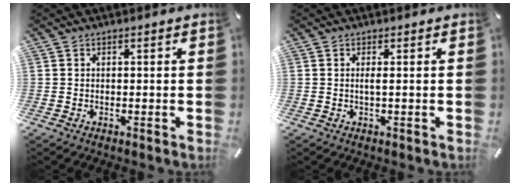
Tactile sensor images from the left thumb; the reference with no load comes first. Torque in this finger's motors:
{"motor_torque": [0.20, 0.12, 0.06, 0.07, 0.00]}